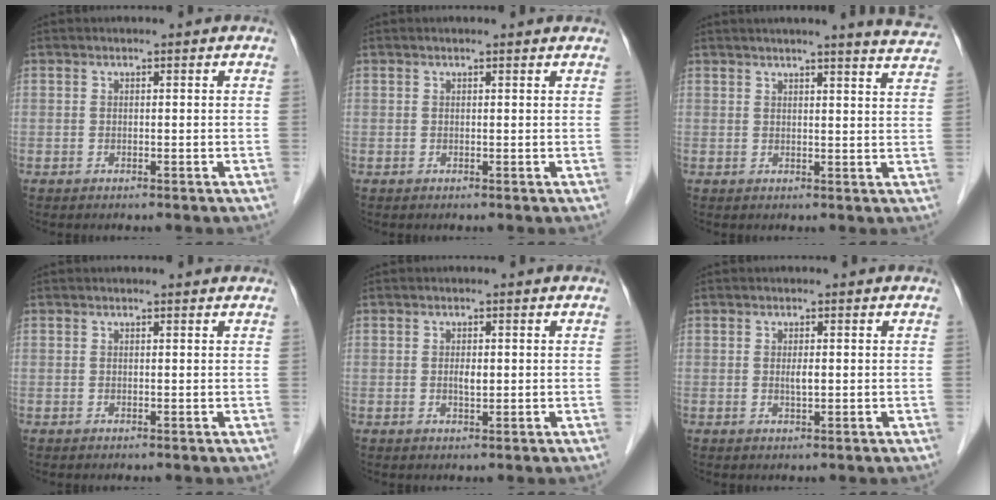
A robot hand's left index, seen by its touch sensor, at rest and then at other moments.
{"total": 1.7, "force": [1.6, 0.2, 0.4], "torque": [-0.014, 0.009, 0.014]}
{"total": 9.5, "force": [8.8, -0.6, 3.5], "torque": [-0.041, -0.022, 0.084]}
{"total": 1.2, "force": [1.2, 0.2, 0.2], "torque": [-0.015, 0.006, 0.010]}
{"total": 1.5, "force": [0.1, 0.6, 1.4], "torque": [-0.026, -0.001, 0.003]}
{"total": 1.3, "force": [0.1, 0.2, 1.3], "torque": [-0.026, -0.001, 0.002]}